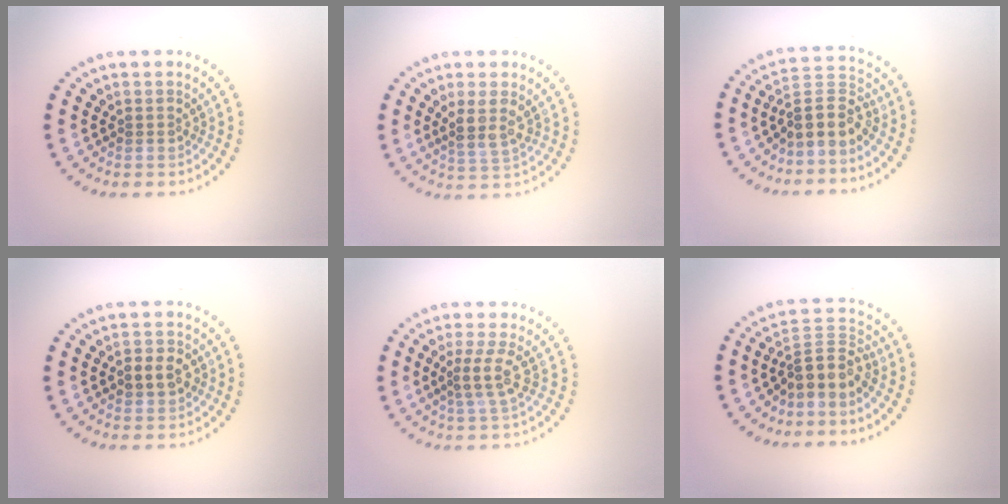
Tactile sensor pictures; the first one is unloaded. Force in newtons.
{"total": 2.5, "press": 2.2, "slide": 1.2}
{"total": 3.9, "press": 3.3, "slide": 2.1}
{"total": 2.5, "press": 2.5, "slide": 0.5}
{"total": 2.5, "press": 1.7, "slide": 1.8}
{"total": 3.6, "press": 2.6, "slide": 2.5}